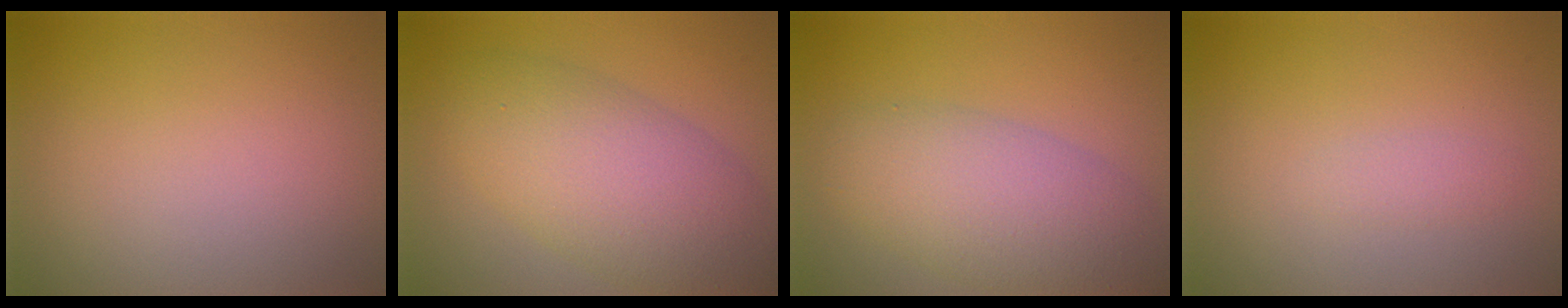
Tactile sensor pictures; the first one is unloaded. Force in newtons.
{"total": 7.8, "press": 7.8, "slide": 0.4}
{"total": 6.3, "press": 6.3, "slide": 0.4}
{"total": 0.8, "press": 0.8, "slide": 0.0}